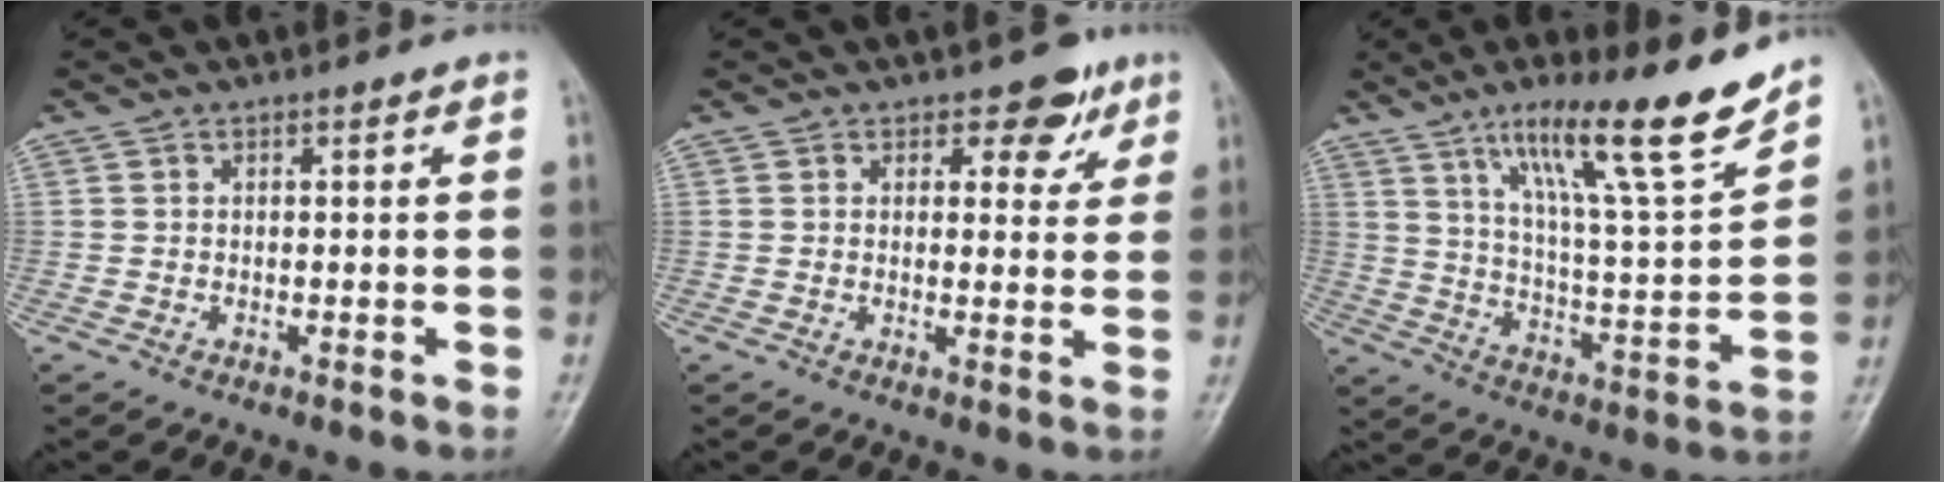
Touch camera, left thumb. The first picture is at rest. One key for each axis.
{"total": 5.1, "fx": 3.1, "fy": 3.2, "fz": 2.5, "tx": 0.005, "ty": -0.012, "tz": 0.036}
{"total": 17.2, "fx": 12.0, "fy": 1.8, "fz": 12.1, "tx": -0.181, "ty": -0.071, "tz": 0.202}